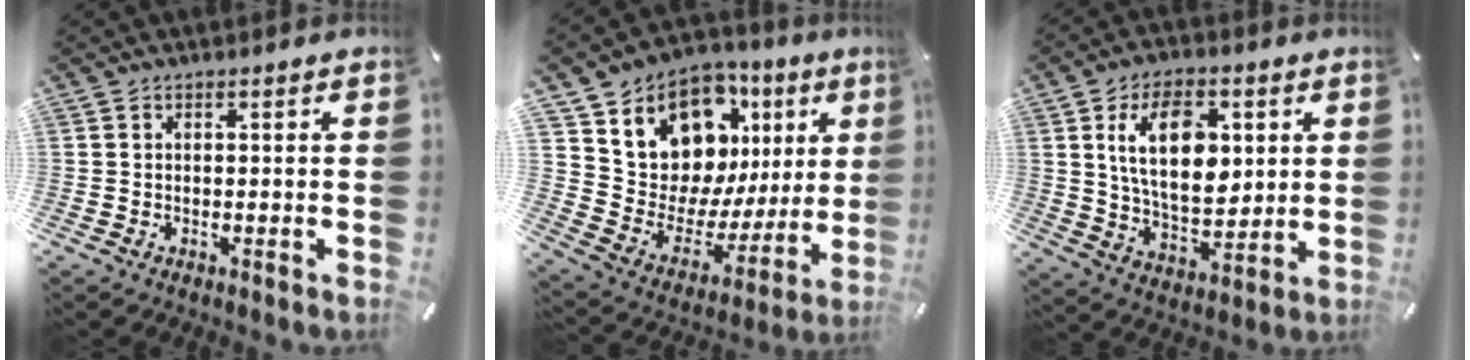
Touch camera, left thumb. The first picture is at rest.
{"total": 12.3, "force": [8.0, 8.7, 3.4], "torque": [-0.060, -0.085, 0.147]}
{"total": 15.6, "force": [4.3, 9.8, 11.4], "torque": [-0.215, 0.000, 0.070]}